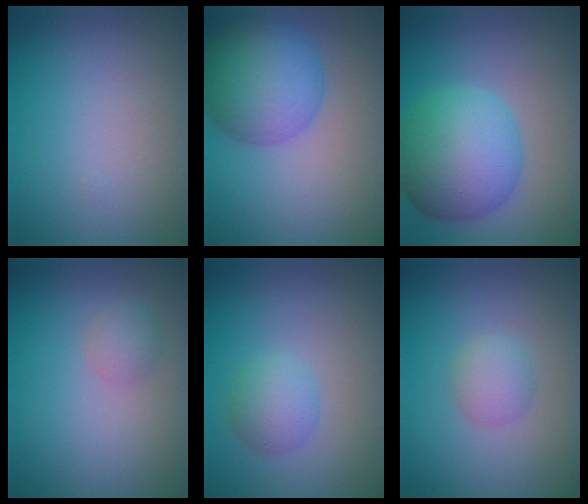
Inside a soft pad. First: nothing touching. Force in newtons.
{"total": 8.0, "press": 8.0, "slide": 0.3}
{"total": 9.0, "press": 9.0, "slide": 0.2}
{"total": 1.3, "press": 1.3, "slide": 0.1}
{"total": 2.6, "press": 2.6, "slide": 0.1}
{"total": 2.0, "press": 2.0, "slide": 0.1}